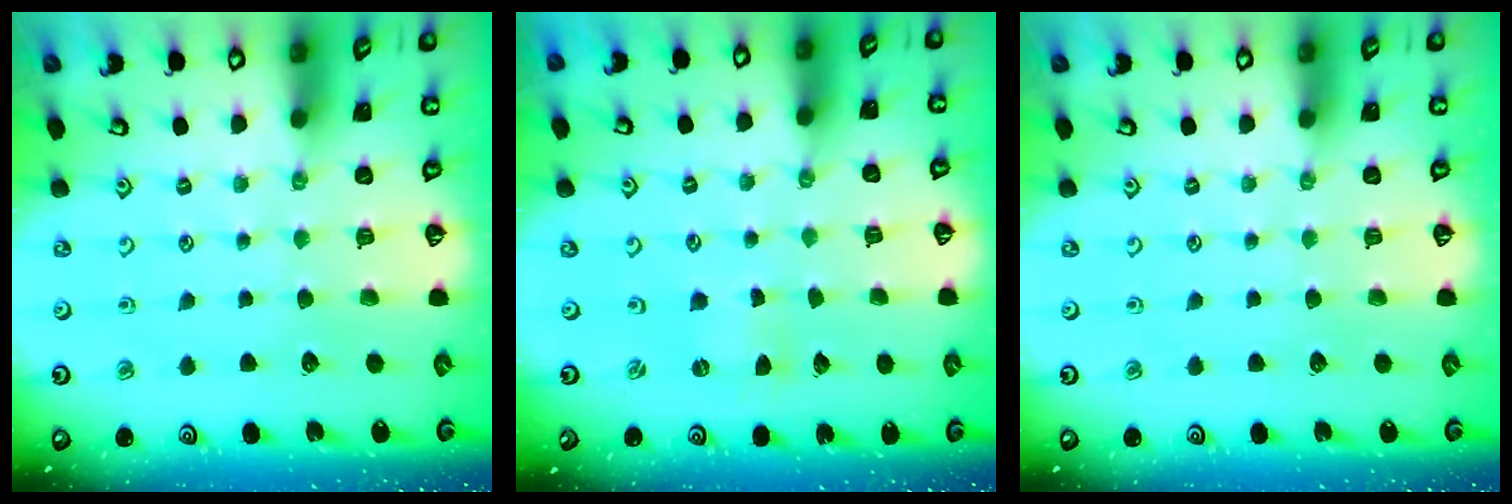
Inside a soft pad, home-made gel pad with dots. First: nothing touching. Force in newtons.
{"total": 0.0}
{"total": 0.0}